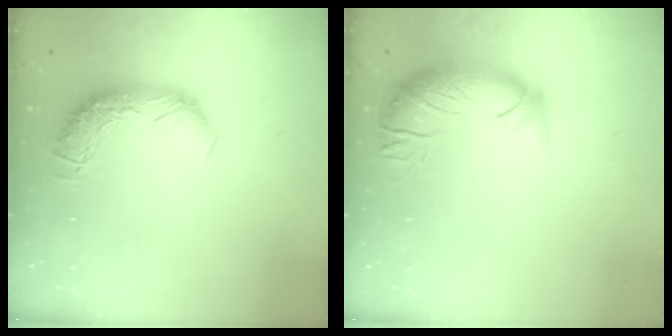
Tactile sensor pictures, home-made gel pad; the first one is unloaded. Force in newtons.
{"total": 3.0, "press": 1.5, "slide": 2.6}